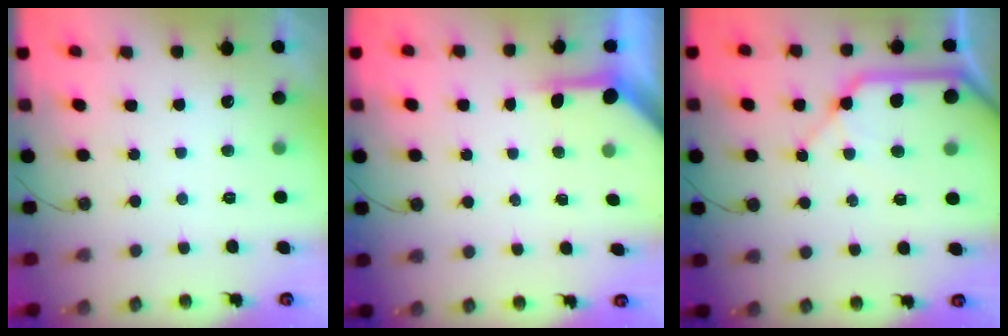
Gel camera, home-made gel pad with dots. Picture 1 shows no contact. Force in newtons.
{"total": 4.0, "press": 4.0, "slide": 0.3}
{"total": 15.0, "press": 14.8, "slide": 2.0}